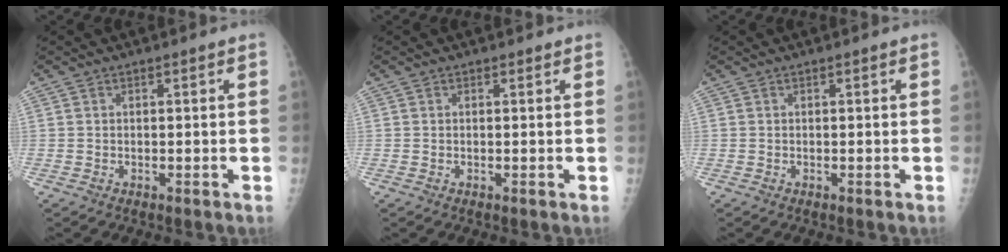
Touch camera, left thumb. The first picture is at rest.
{"total": 0.0}
{"total": 0.0}